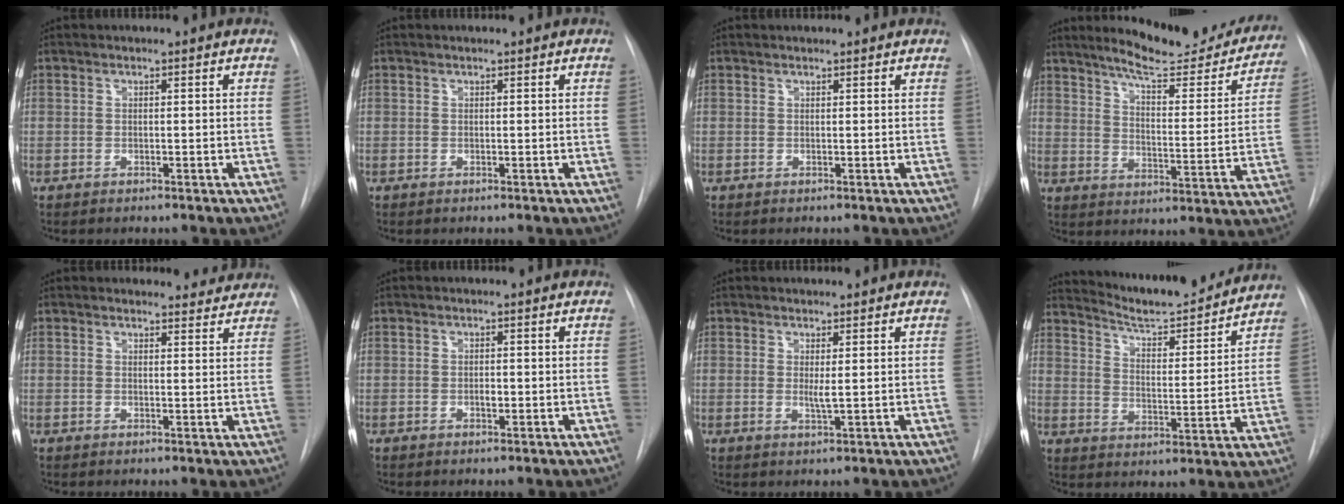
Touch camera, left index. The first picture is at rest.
{"total": 0.0}
{"total": 1.8, "force": [1.8, 0.2, 0.4], "torque": [-0.011, 0.014, 0.022]}
{"total": 19.8, "force": [17.7, 3.3, 8.1], "torque": [-0.101, -0.045, 0.228]}
{"total": 5.2, "force": [5.0, 1.5, 0.1], "torque": [0.008, -0.003, 0.042]}
{"total": 0.8, "force": [-0.2, 0.4, 0.7], "torque": [-0.014, 0.000, -0.003]}
{"total": 1.7, "force": [0.6, 0.0, 1.5], "torque": [-0.033, -0.003, 0.013]}
{"total": 16.9, "force": [15.9, 1.4, 5.4], "torque": [-0.087, -0.025, 0.227]}